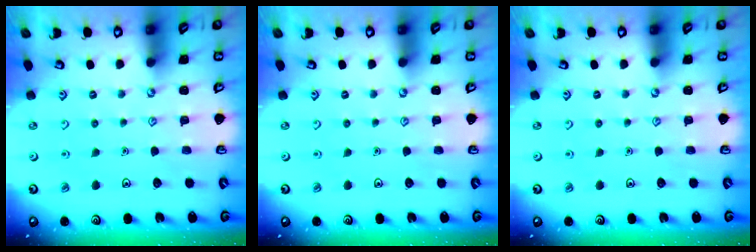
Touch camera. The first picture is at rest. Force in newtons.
{"total": 0.0}
{"total": 0.0}